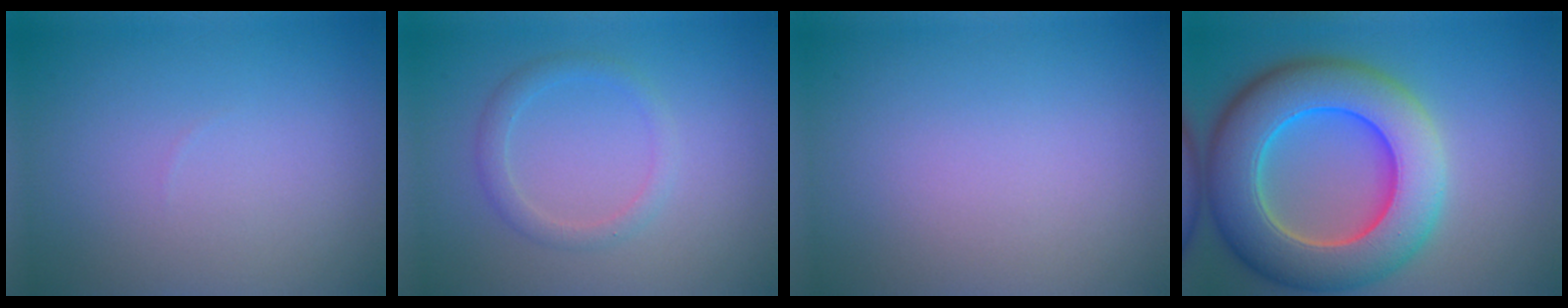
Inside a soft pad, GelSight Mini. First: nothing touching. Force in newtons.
{"total": 1.9, "press": 1.9, "slide": 0.1}
{"total": 0.0}
{"total": 11.6, "press": 11.6, "slide": 0.7}